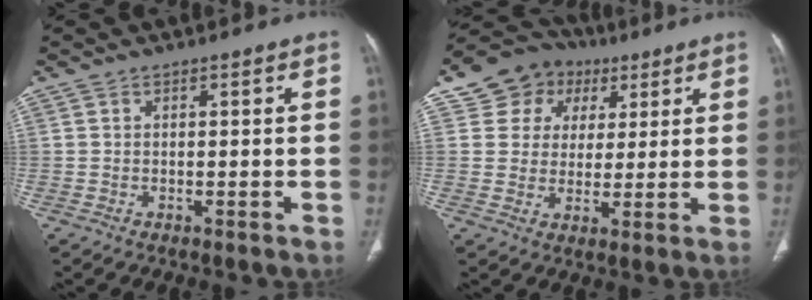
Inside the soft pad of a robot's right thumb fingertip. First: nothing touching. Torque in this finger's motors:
{"motor_torque": [-0.78, 1.12, 0.45, -0.42, 0.18]}